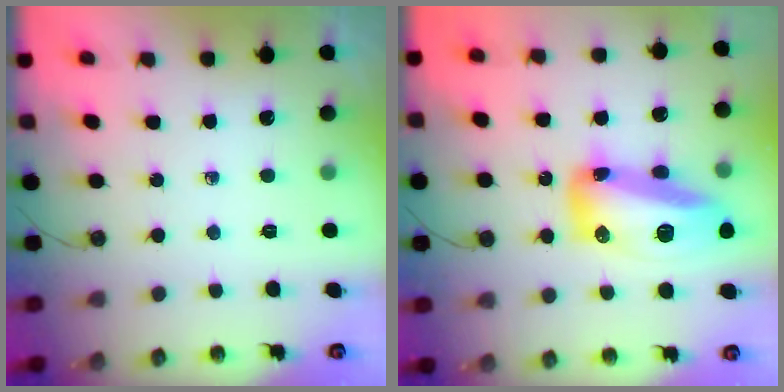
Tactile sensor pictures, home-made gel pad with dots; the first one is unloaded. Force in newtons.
{"total": 18.6, "press": 18.5, "slide": 1.8}